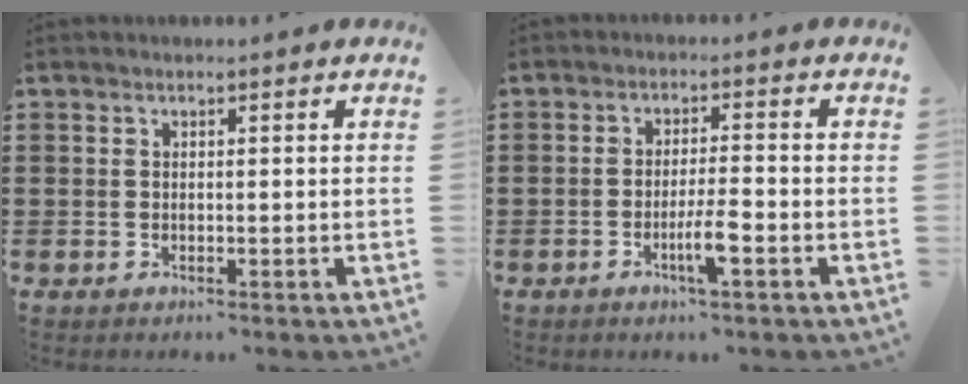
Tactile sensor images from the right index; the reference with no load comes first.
{"total": 4.5, "force": [-2.0, 0.5, 4.0], "torque": [-0.080, -0.007, -0.040]}